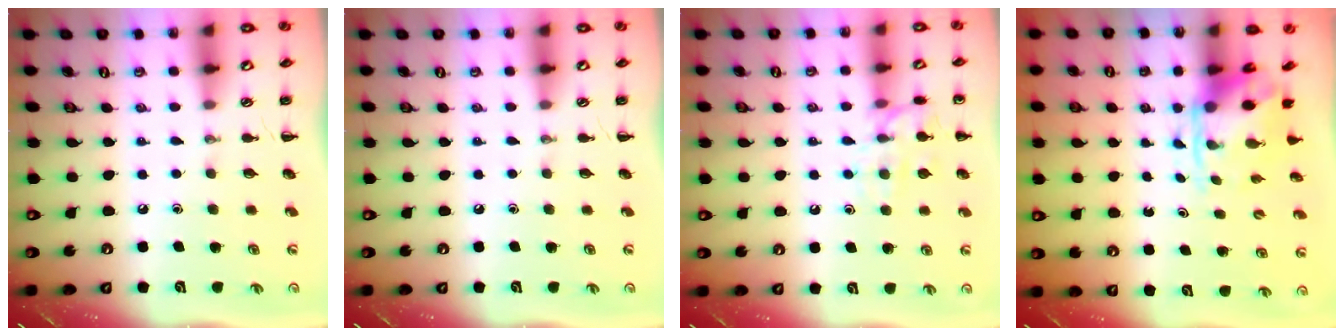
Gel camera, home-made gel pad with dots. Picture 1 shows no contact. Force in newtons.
{"total": 0.0}
{"total": 11.6, "press": 11.6, "slide": 0.4}
{"total": 3.6, "press": 3.5, "slide": 1.0}